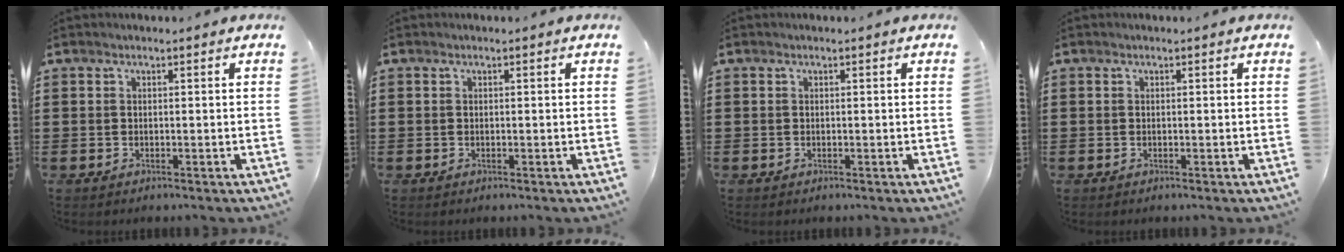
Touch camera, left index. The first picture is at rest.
{"total": 0.0}
{"total": 0.0}
{"total": 0.0}